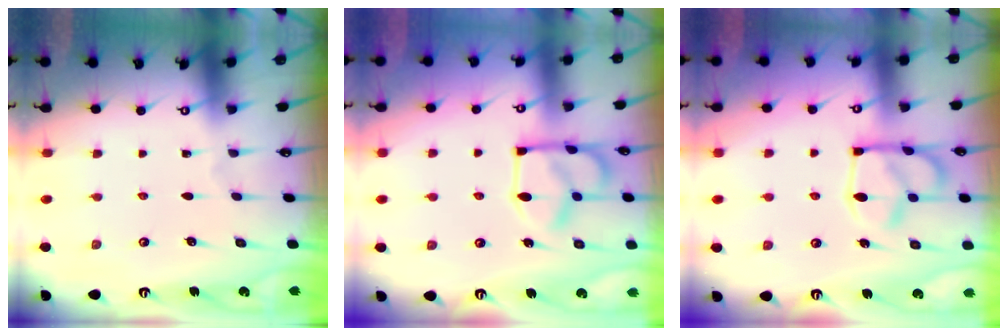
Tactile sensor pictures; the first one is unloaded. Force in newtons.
{"total": 10.2, "press": 10.2, "slide": 0.4}
{"total": 6.2, "press": 6.2, "slide": 0.6}